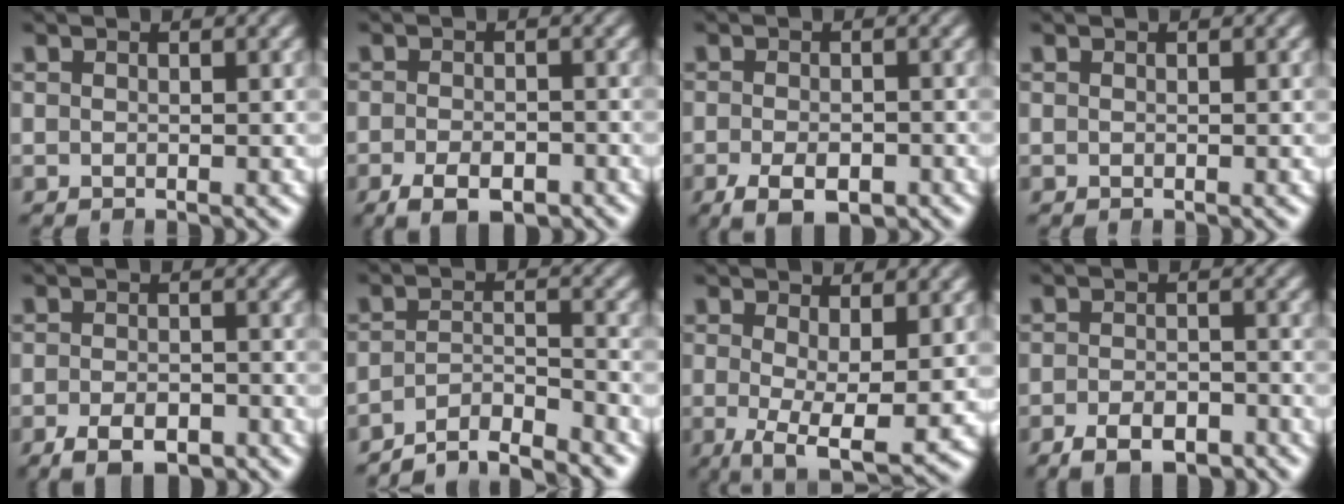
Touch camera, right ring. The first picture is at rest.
{"total": 4.4, "force": [-3.0, 2.0, 2.5], "torque": [-0.037, -0.016, -0.042]}
{"total": 4.8, "force": [-2.9, 2.5, 3.0], "torque": [-0.052, -0.024, -0.035]}
{"total": 0.0}
{"total": 4.2, "force": [-3.1, 1.8, 2.1], "torque": [-0.028, -0.014, -0.046]}
{"total": 6.7, "force": [-6.2, 2.0, 1.8], "torque": [-0.028, -0.026, -0.098]}
{"total": 6.1, "force": [-2.8, 2.5, 4.8], "torque": [-0.097, -0.055, -0.022]}
{"total": 4.1, "force": [-3.3, 1.6, 1.8], "torque": [-0.019, -0.011, -0.053]}